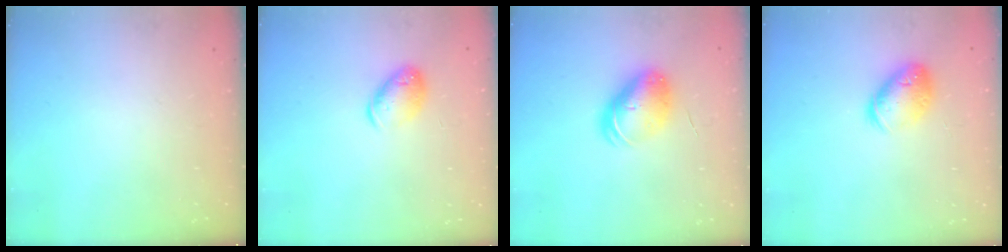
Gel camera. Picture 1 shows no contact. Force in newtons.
{"total": 10.2, "press": 10.1, "slide": 1.4}
{"total": 9.0, "press": 8.9, "slide": 1.5}
{"total": 12.7, "press": 12.6, "slide": 1.9}